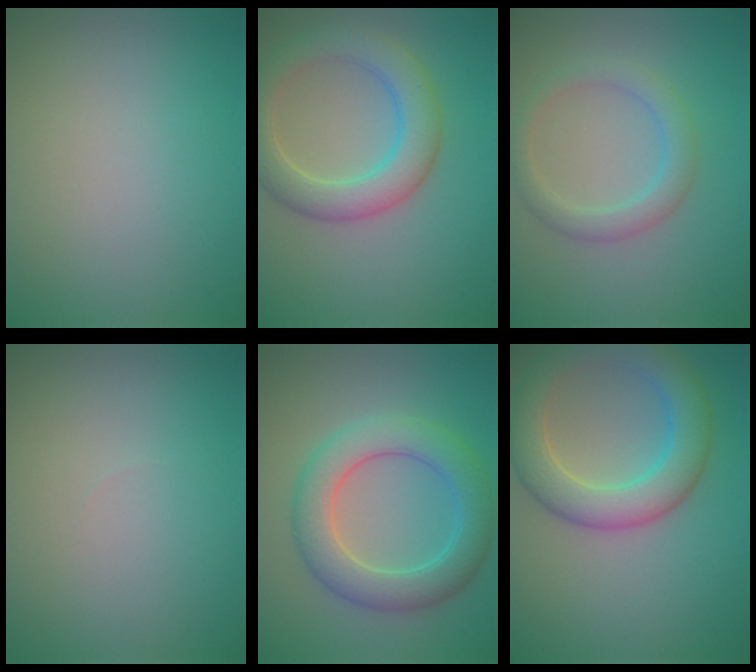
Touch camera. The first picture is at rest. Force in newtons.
{"total": 5.3, "press": 5.3, "slide": 0.4}
{"total": 2.7, "press": 2.7, "slide": 0.1}
{"total": 0.0}
{"total": 5.8, "press": 5.8, "slide": 0.1}
{"total": 6.1, "press": 6.1, "slide": 0.2}